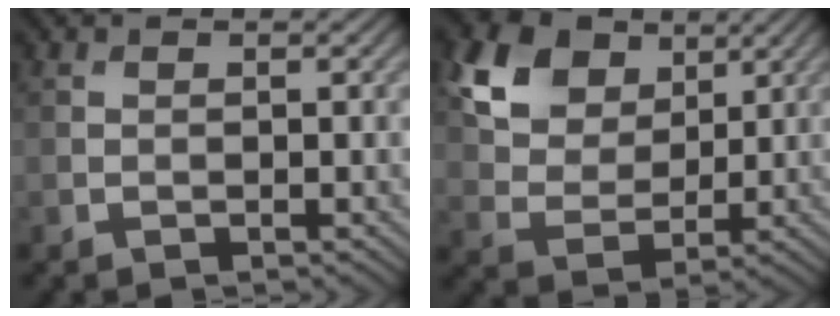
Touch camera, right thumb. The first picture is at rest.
{"total": 10.5, "force": [5.7, 7.0, 5.3], "torque": [-0.153, 0.001, 0.117]}